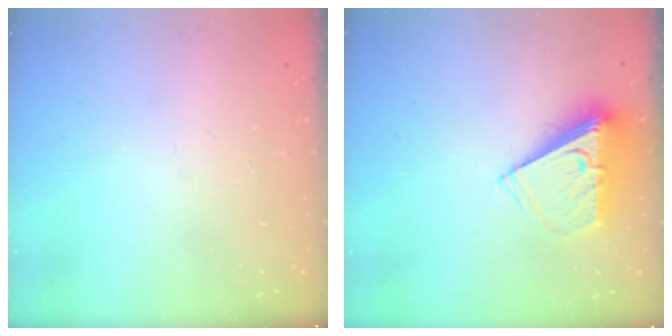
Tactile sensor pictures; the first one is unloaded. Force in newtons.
{"total": 7.1, "press": 7.0, "slide": 1.0}